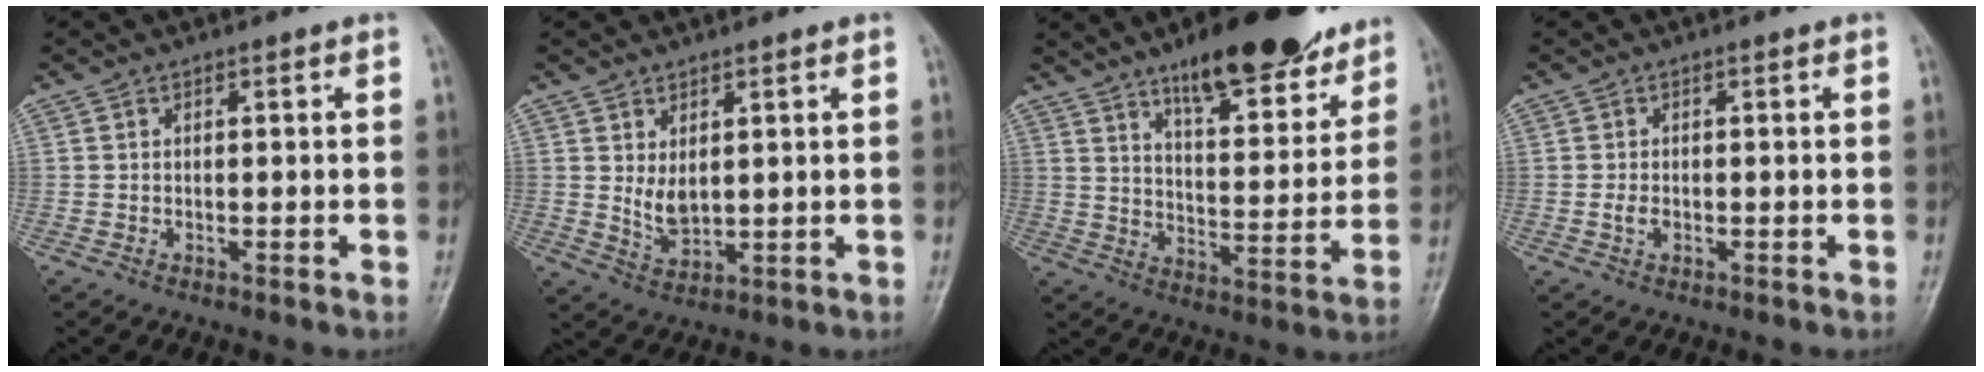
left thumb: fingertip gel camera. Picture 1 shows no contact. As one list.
[{"total": 4.7, "force": [1.4, 2.5, 3.7], "torque": [-0.057, -0.019, 0.035]}, {"total": 18.0, "force": [12.8, 5.7, 11.2], "torque": [-0.119, -0.070, 0.198]}, {"total": 1.6, "force": [-0.3, 1.0, 1.2], "torque": [-0.025, 0.000, -0.008]}]